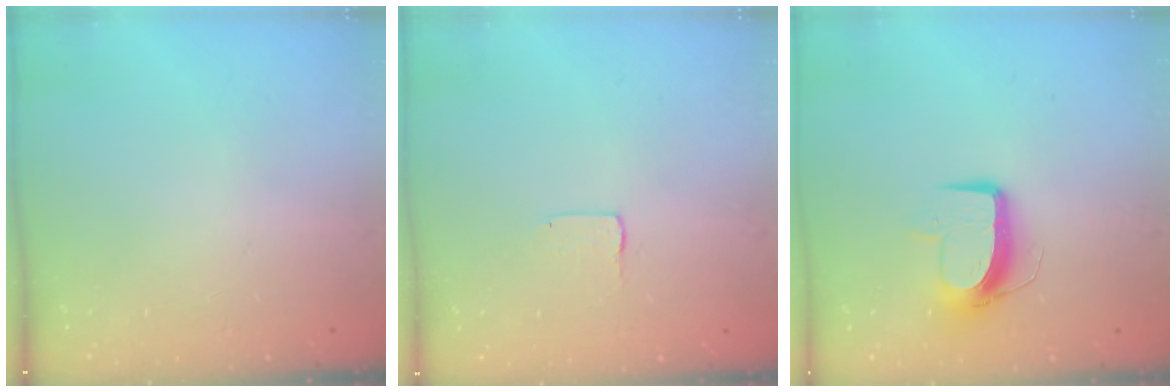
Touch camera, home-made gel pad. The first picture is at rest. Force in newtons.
{"total": 1.0, "press": 1.0, "slide": 0.1}
{"total": 9.8, "press": 9.8, "slide": 0.5}